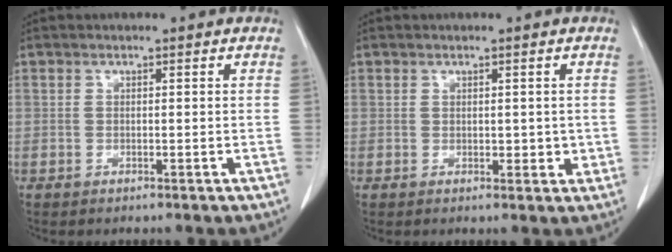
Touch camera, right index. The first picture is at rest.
{"total": 2.0, "force": [0.0, 1.4, 1.4], "torque": [-0.013, 0.000, 0.000]}